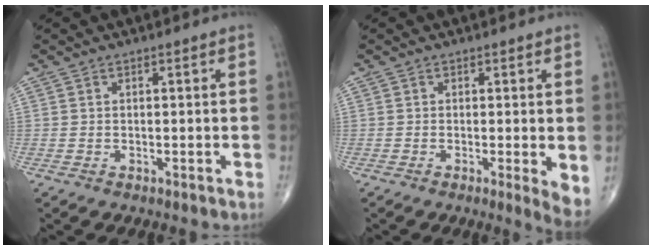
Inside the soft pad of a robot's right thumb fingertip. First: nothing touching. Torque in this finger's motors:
{"motor_torque": [-0.26, 0.21, 0.08, -0.12, 0.02]}